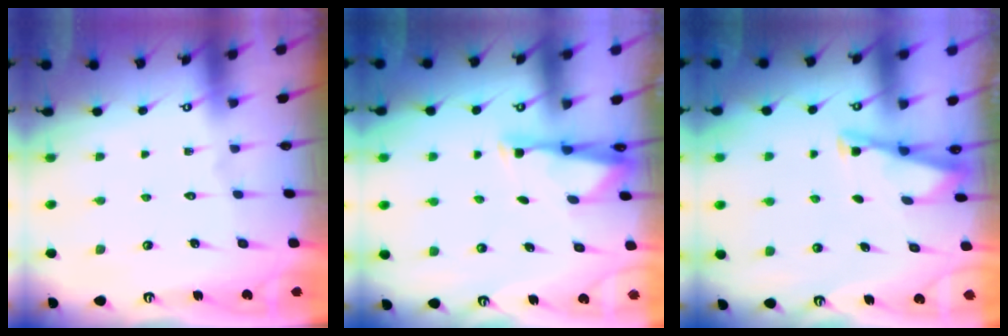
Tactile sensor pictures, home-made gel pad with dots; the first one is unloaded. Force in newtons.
{"total": 2.9, "press": 2.8, "slide": 0.5}
{"total": 3.1, "press": 3.1, "slide": 0.3}